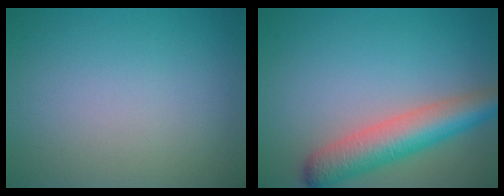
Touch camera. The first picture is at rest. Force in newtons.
{"total": 6.1, "press": 6.1, "slide": 0.3}